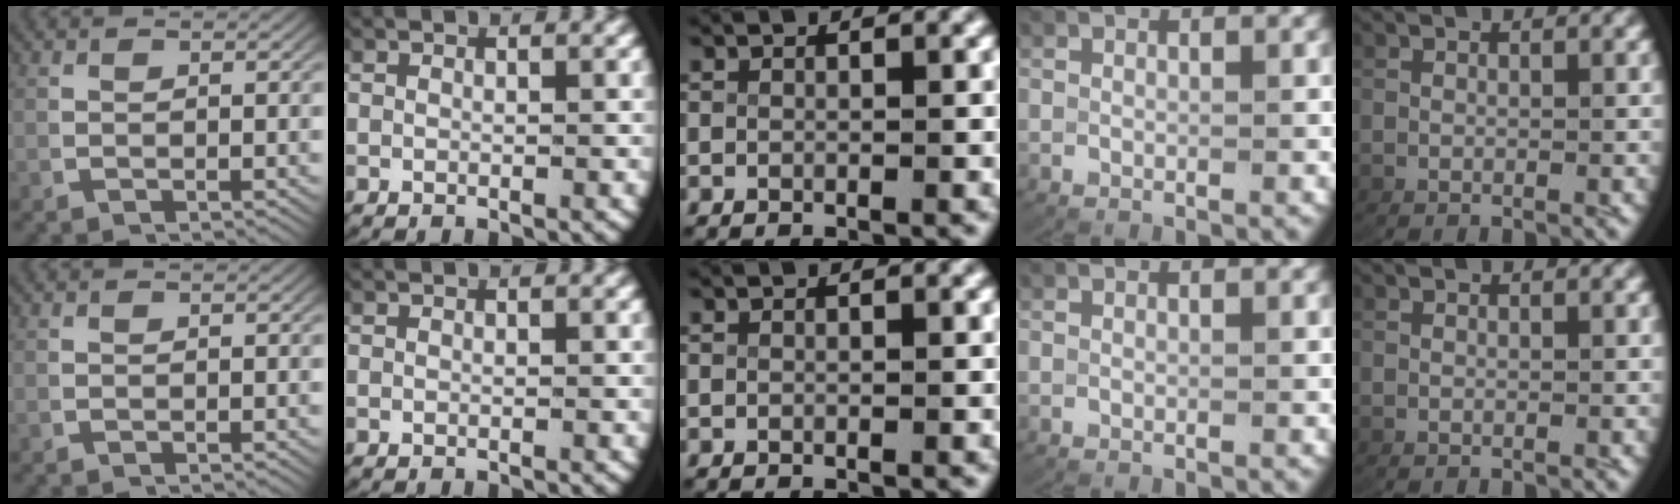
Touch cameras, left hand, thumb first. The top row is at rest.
{}